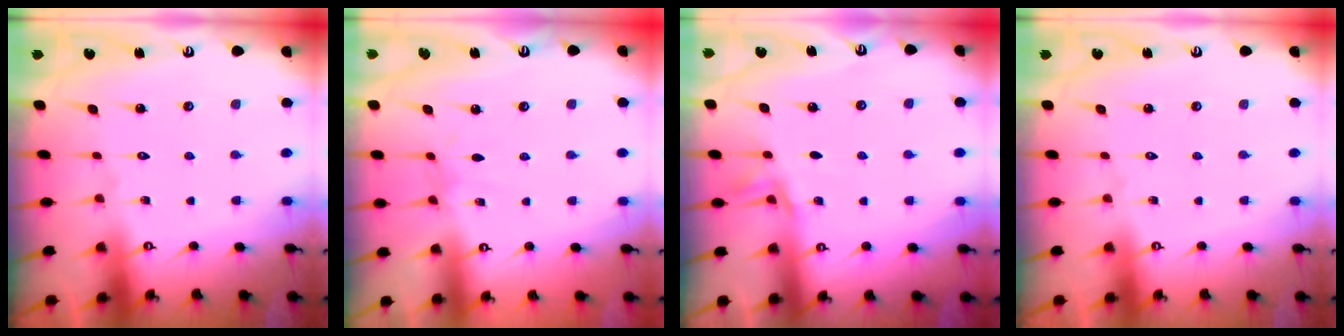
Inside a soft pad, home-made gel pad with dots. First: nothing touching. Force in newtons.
{"total": 2.9, "press": 2.9, "slide": 0.2}
{"total": 2.9, "press": 2.8, "slide": 0.4}
{"total": 0.0}